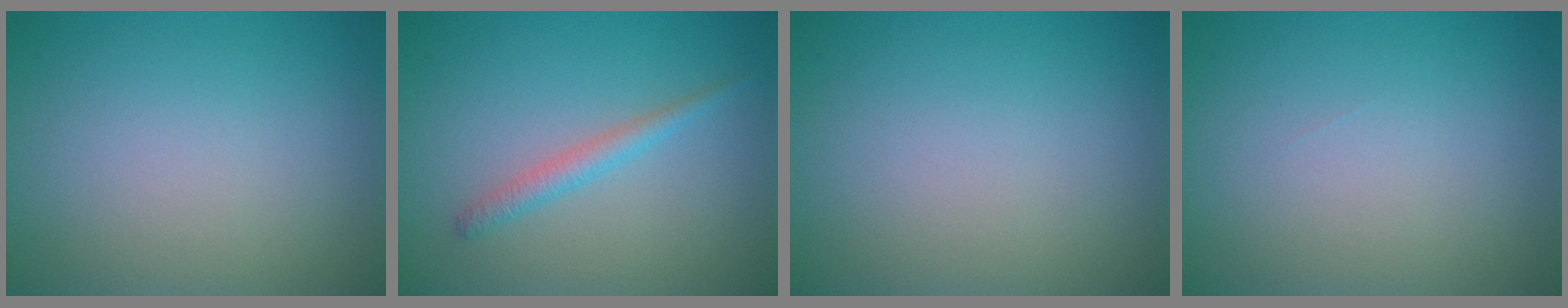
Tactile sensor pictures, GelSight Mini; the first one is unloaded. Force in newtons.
{"total": 1.7, "press": 1.7, "slide": 0.1}
{"total": 0.0}
{"total": 0.0}